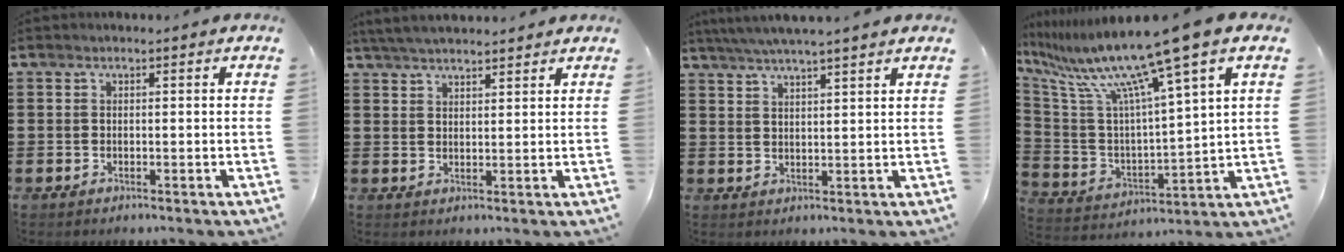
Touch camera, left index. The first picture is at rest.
{"total": 3.8, "force": [3.6, 0.2, 1.2], "torque": [-0.032, -0.003, 0.068]}
{"total": 3.8, "force": [3.5, -0.6, 1.4], "torque": [-0.038, -0.009, 0.061]}
{"total": 13.4, "force": [10.1, -0.5, 8.9], "torque": [-0.210, -0.065, 0.159]}